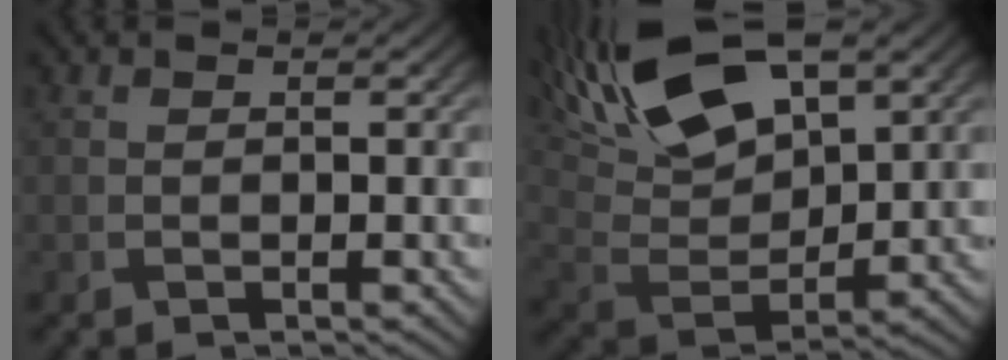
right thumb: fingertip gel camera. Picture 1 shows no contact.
{"total": 16.2, "force": [9.4, 6.8, 11.2], "torque": [-0.248, 0.019, 0.163]}